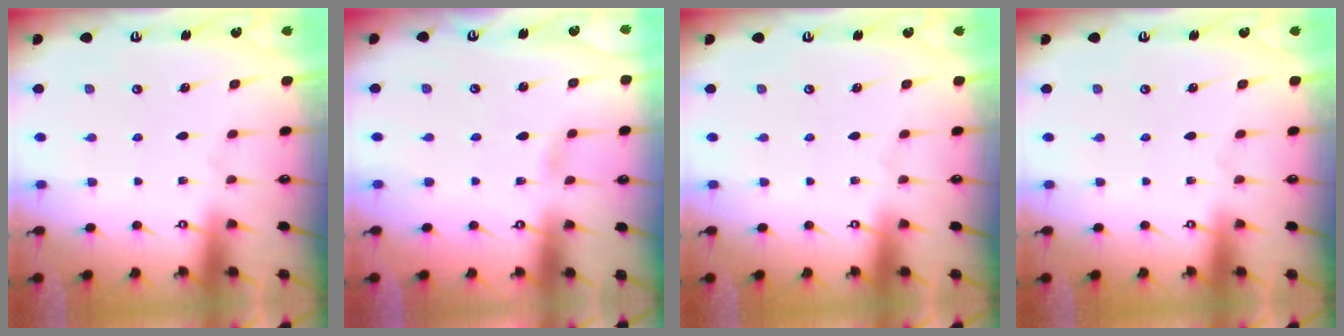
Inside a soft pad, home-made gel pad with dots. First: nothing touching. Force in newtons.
{"total": 1.7, "press": 1.7, "slide": 0.2}
{"total": 0.0}
{"total": 0.0}